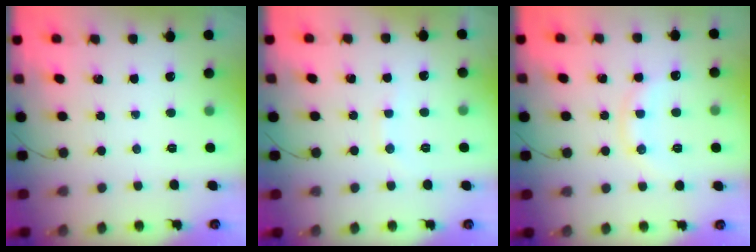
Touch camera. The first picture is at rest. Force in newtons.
{"total": 5.6, "press": 5.5, "slide": 1.1}
{"total": 9.4, "press": 9.4, "slide": 0.9}